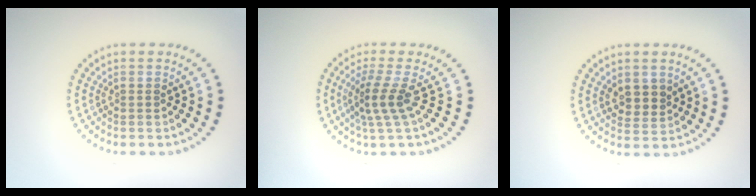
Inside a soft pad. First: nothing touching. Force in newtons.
{"total": 2.8, "press": 1.9, "slide": 2.1}
{"total": 2.1, "press": 1.9, "slide": 0.8}